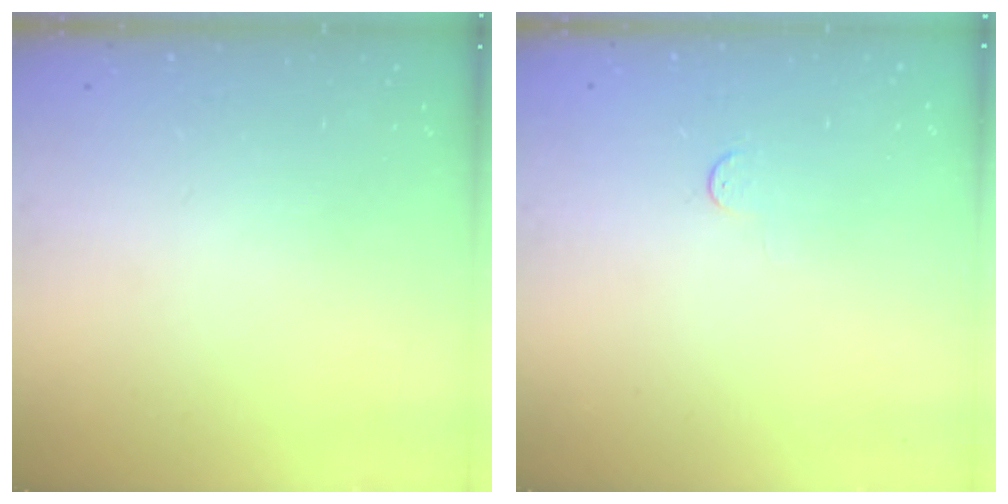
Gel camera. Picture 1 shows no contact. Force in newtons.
{"total": 2.8, "press": 2.8, "slide": 0.4}